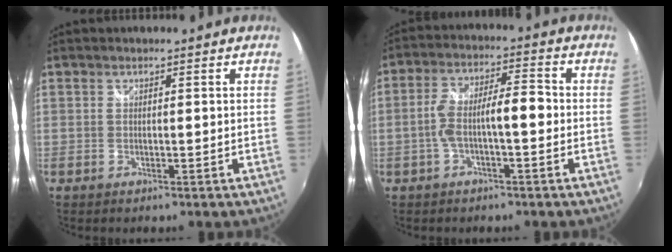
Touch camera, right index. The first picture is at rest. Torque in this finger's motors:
{"motor_torque": [1.39, -0.28, 0.66, 0.14]}